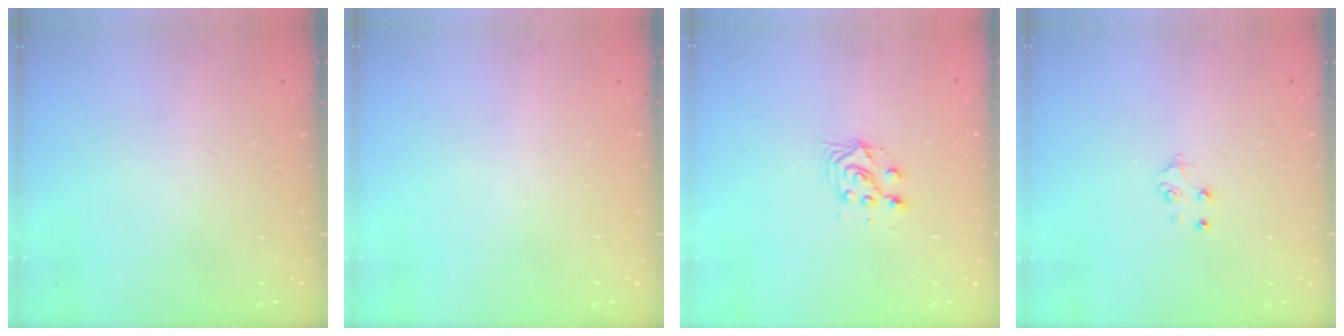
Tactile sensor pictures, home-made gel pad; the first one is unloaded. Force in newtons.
{"total": 0.0}
{"total": 7.0, "press": 7.0, "slide": 0.7}
{"total": 4.5, "press": 4.5, "slide": 0.6}